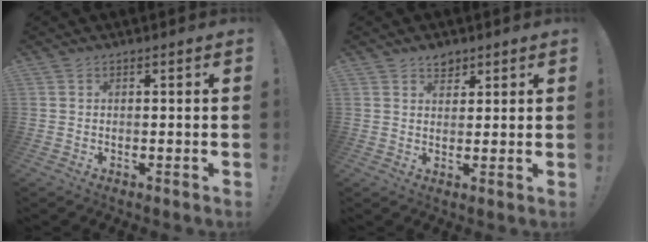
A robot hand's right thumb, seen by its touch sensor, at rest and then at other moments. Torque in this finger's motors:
{"motor_torque": [-0.22, -0.02, -0.19, 0.02, -0.03]}